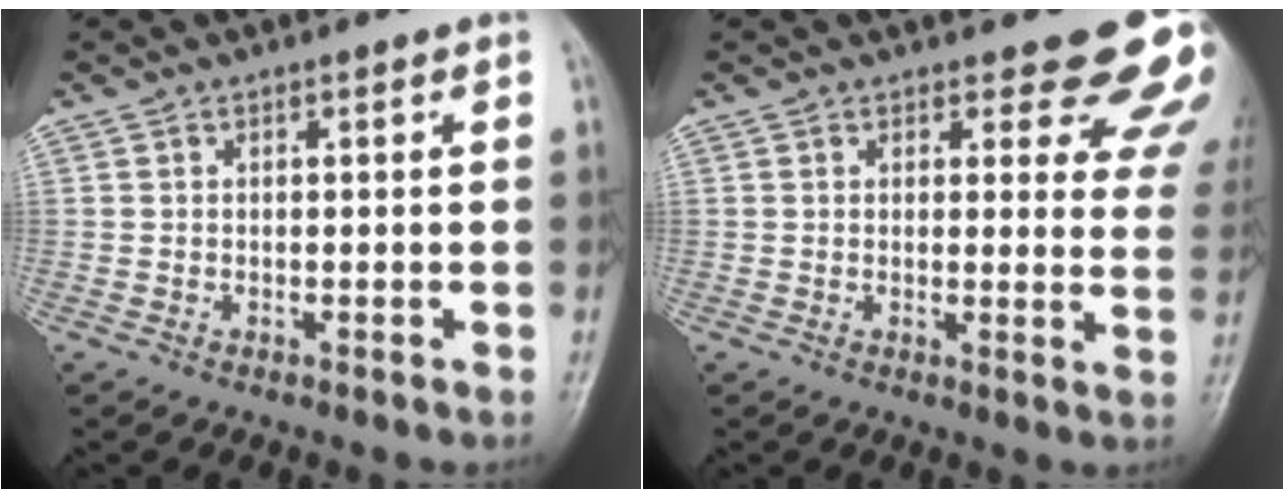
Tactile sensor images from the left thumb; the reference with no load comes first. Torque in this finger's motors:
{"motor_torque": [0.60, 0.59, 1.59, -1.19, 0.13]}